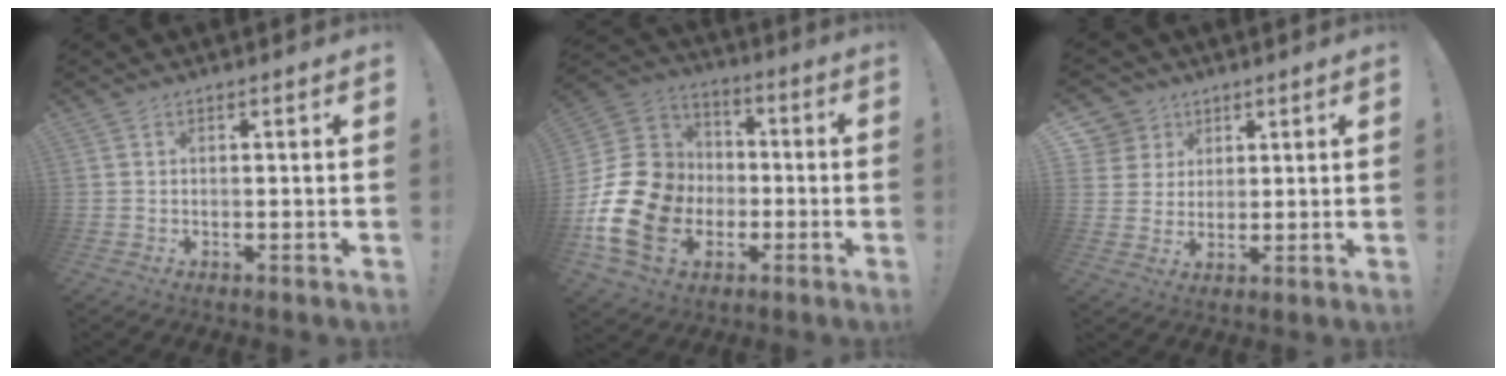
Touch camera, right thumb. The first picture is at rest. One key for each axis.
{"total": 21.8, "fx": -5.1, "fy": 17.6, "fz": 11.7, "tx": -0.222, "ty": 0.037, "tz": -0.059}
{"total": 7.0, "fx": 3.3, "fy": 6.1, "fz": 0.7, "tx": -0.013, "ty": -0.027, "tz": 0.067}